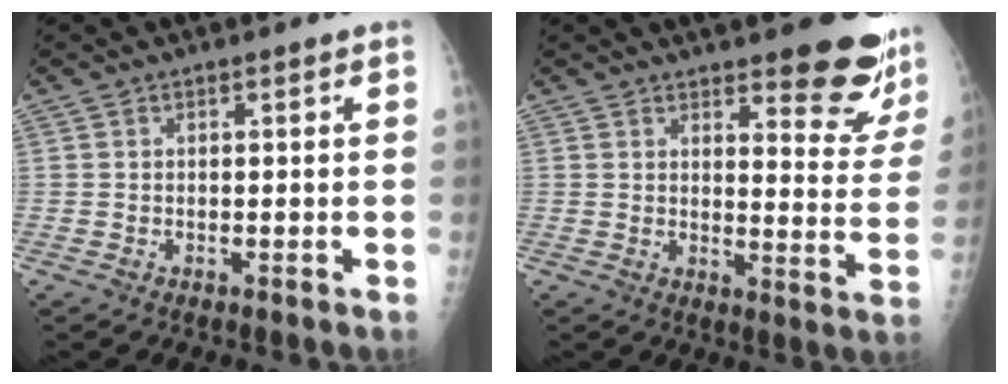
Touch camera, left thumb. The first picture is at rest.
{"total": 13.9, "force": [10.5, 4.0, 8.2], "torque": [-0.059, -0.082, 0.126]}